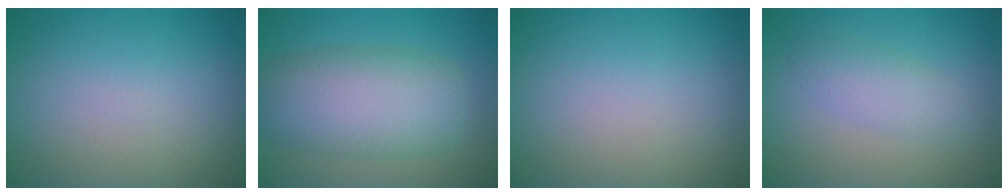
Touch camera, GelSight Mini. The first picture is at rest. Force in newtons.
{"total": 7.7, "press": 7.7, "slide": 0.1}
{"total": 0.0}
{"total": 2.4, "press": 2.4, "slide": 0.2}